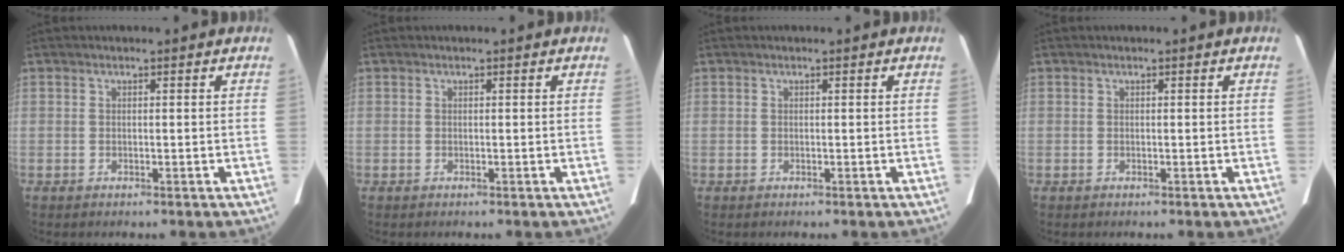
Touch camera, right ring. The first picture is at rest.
{"total": 0.0}
{"total": 0.0}
{"total": 0.0}